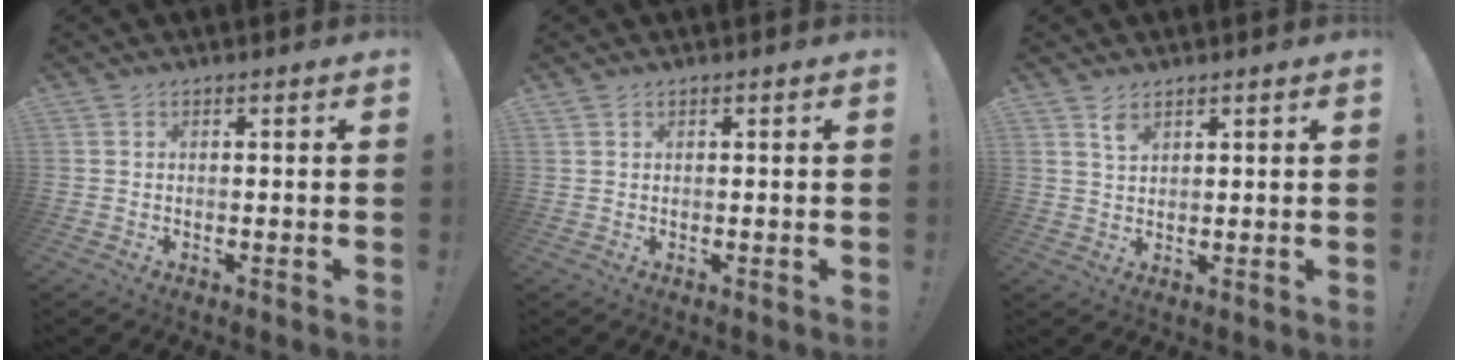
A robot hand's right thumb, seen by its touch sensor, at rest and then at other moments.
{"total": 0.5, "force": [0.5, 0.1, 0.2], "torque": [-0.004, -0.001, 0.010]}
{"total": 3.4, "force": [2.4, 1.6, 1.7], "torque": [-0.013, -0.020, 0.040]}